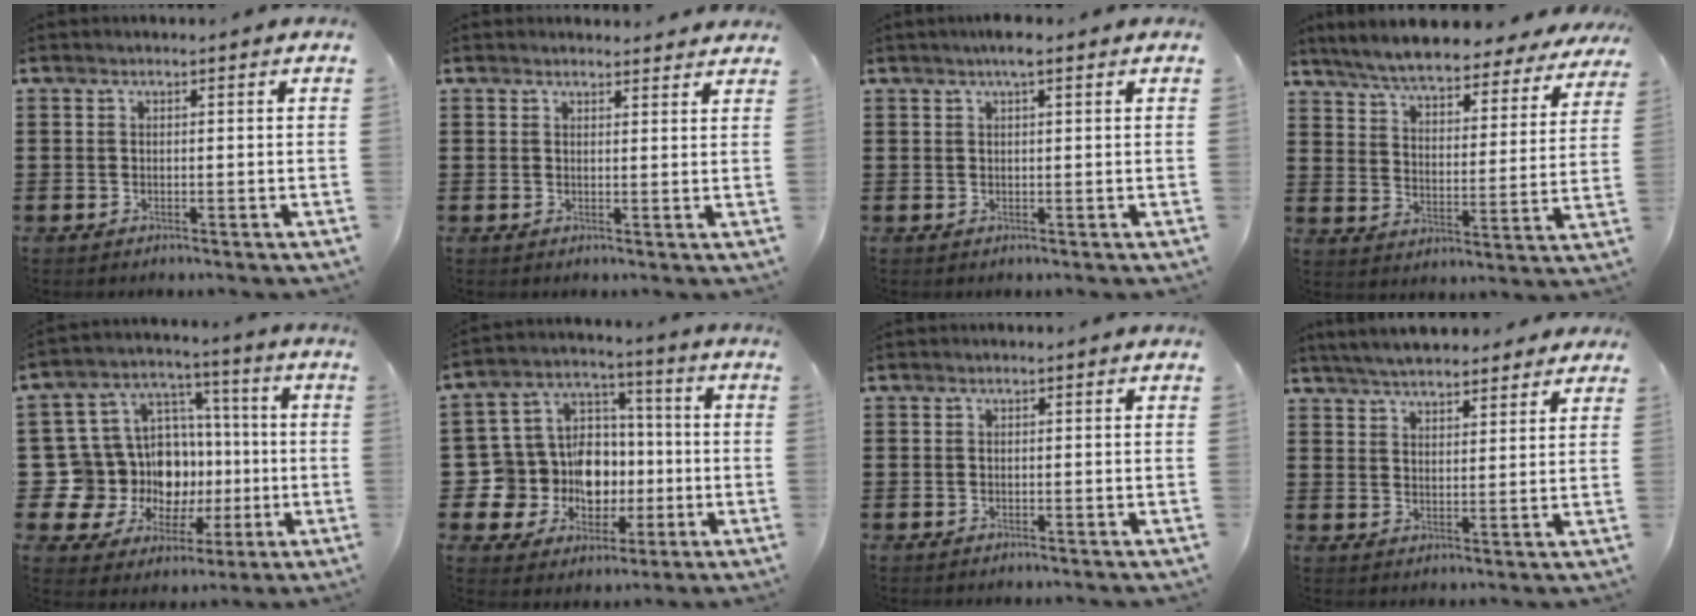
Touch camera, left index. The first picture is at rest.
{"total": 2.1, "force": [2.1, 0.3, 0.1], "torque": [0.001, -0.006, 0.039]}
{"total": 2.8, "force": [1.8, 0.3, 2.2], "torque": [-0.046, 0.005, 0.030]}
{"total": 6.5, "force": [6.2, 0.4, 2.1], "torque": [-0.068, -0.038, 0.107]}
{"total": 13.4, "force": [-1.4, 12.7, 4.0], "torque": [-0.120, -0.025, 0.003]}
{"total": 10.9, "force": [-1.6, 10.2, 3.6], "torque": [-0.131, -0.001, -0.021]}
{"total": 0.0}
{"total": 5.1, "force": [5.0, 0.6, 1.1], "torque": [-0.039, -0.014, 0.092]}